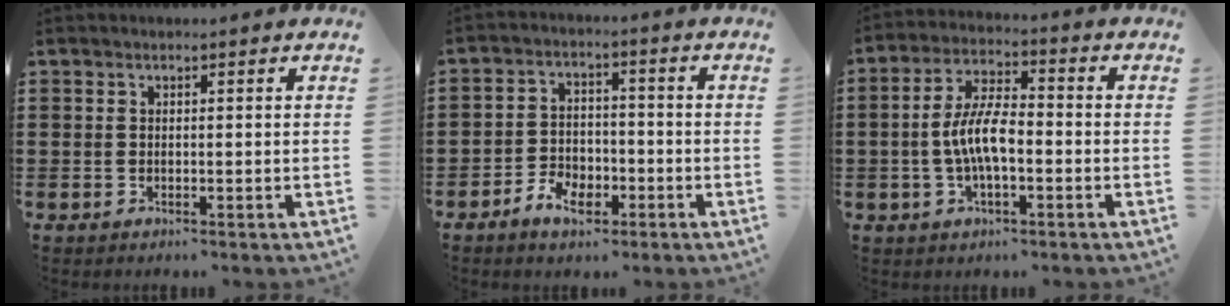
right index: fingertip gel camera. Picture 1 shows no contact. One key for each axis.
{"total": 4.9, "fx": -3.0, "fy": 3.0, "fz": 2.5, "tx": -0.049, "ty": 0.011, "tz": -0.058}
{"total": 7.7, "fx": -1.4, "fy": 2.9, "fz": 7.0, "tx": -0.148, "ty": 0.001, "tz": -0.032}